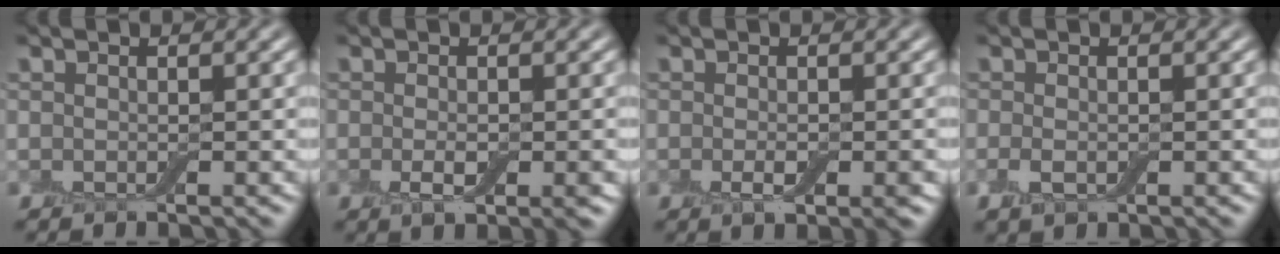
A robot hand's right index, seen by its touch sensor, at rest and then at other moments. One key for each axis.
{"total": 2.7, "fx": -0.8, "fy": 1.2, "fz": 2.3, "tx": -0.038, "ty": -0.007, "tz": -0.010}
{"total": 2.4, "fx": -0.7, "fy": 0.9, "fz": 2.0, "tx": -0.031, "ty": -0.007, "tz": -0.009}
{"total": 1.6, "fx": -0.4, "fy": 0.9, "fz": 1.2, "tx": -0.029, "ty": -0.005, "tz": -0.008}